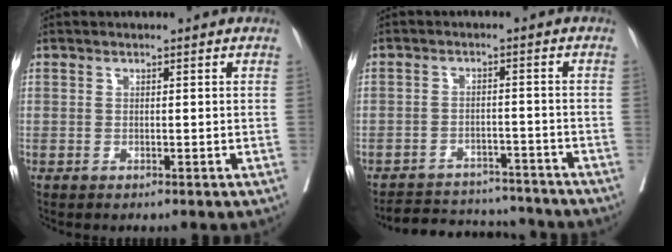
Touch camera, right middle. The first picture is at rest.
{"total": 11.3, "force": [-10.8, 2.8, 1.7], "torque": [-0.021, 0.011, -0.148]}